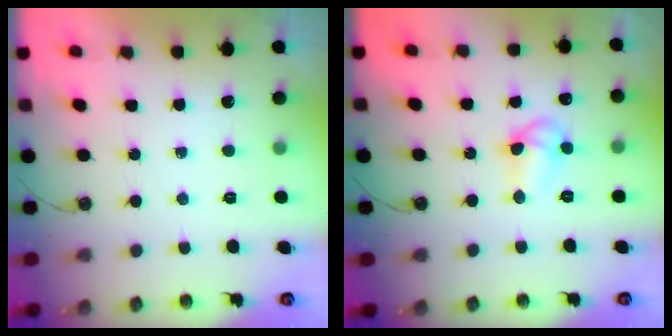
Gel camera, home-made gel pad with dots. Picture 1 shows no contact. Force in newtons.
{"total": 8.1, "press": 8.1, "slide": 0.7}